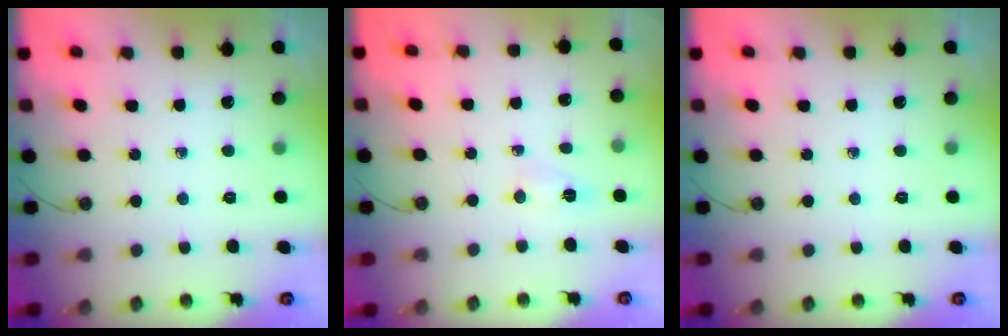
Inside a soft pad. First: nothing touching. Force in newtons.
{"total": 3.5, "press": 3.4, "slide": 0.6}
{"total": 0.0}